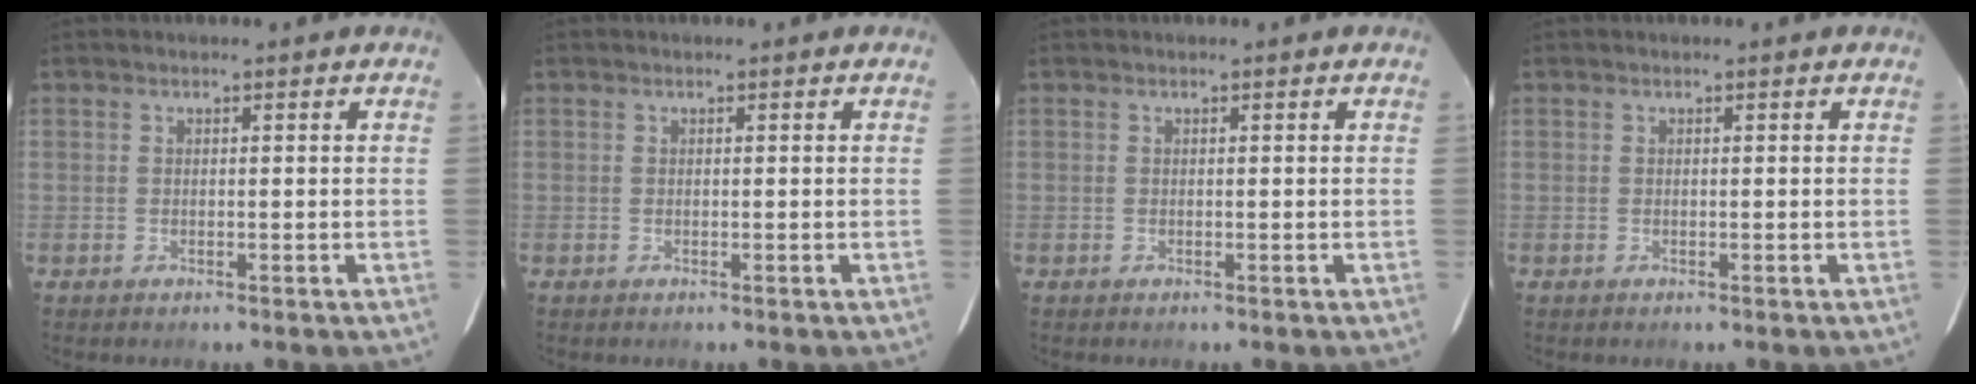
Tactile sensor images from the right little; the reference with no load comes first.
{"total": 0.0}
{"total": 0.0}
{"total": 0.0}